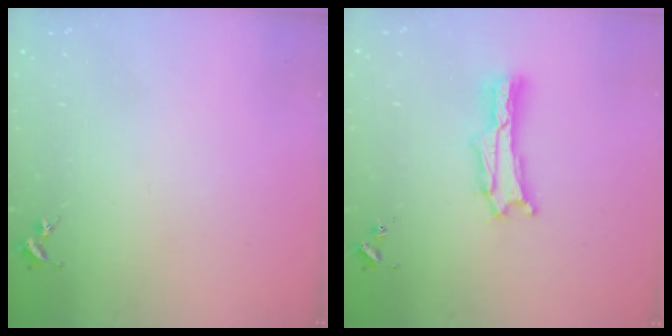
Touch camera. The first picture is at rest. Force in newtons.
{"total": 1.4, "press": 1.3, "slide": 0.2}